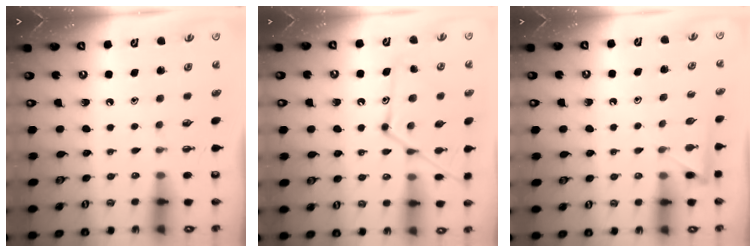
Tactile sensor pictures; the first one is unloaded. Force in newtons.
{"total": 16.2, "press": 16.2, "slide": 1.2}
{"total": 5.5, "press": 5.5, "slide": 0.5}